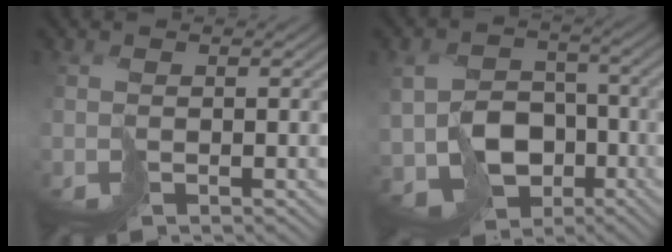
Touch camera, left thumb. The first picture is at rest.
{"total": 8.0, "force": [-2.4, 6.8, 3.4], "torque": [-0.077, -0.022, -0.044]}